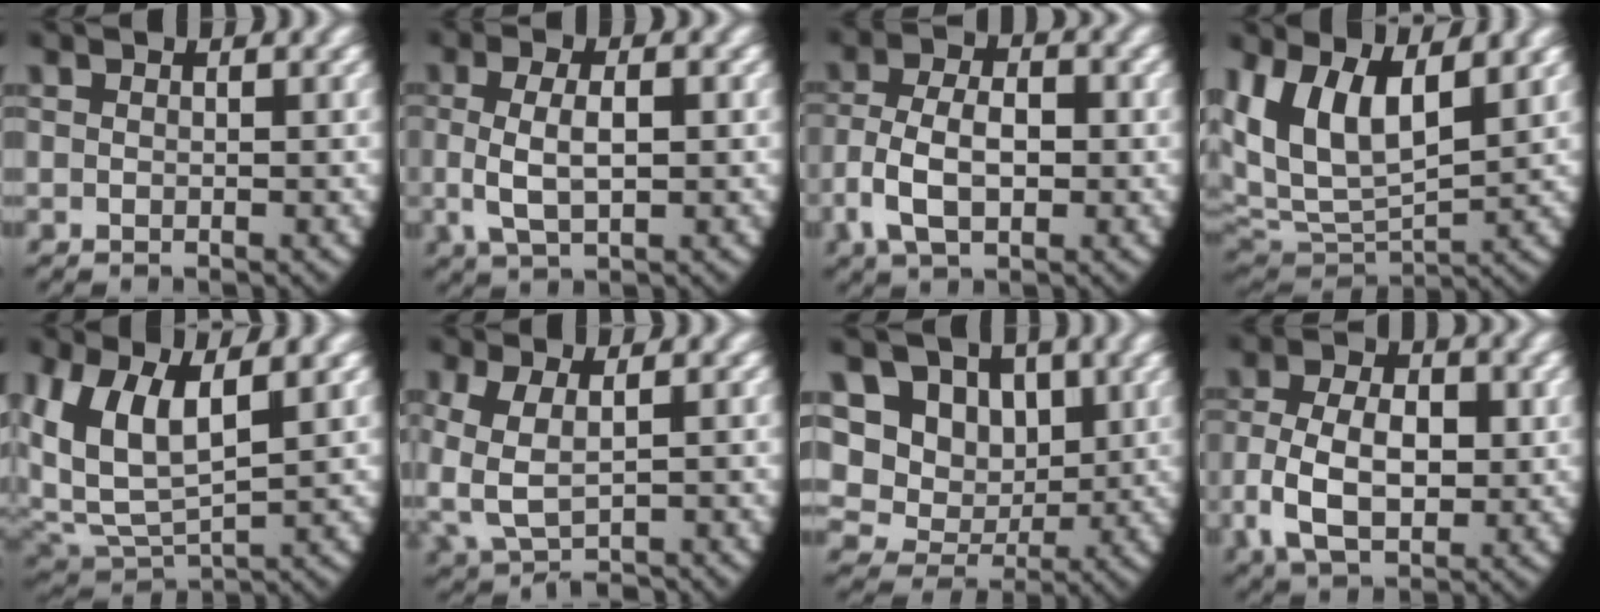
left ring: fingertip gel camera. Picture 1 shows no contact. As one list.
[{"total": 4.3, "force": [-0.1, 2.3, 3.6], "torque": [-0.087, -0.005, 0.008]}, {"total": 5.7, "force": [-1.0, 3.8, 4.1], "torque": [-0.095, -0.016, -0.009]}, {"total": 11.8, "force": [2.7, 8.9, 7.3], "torque": [-0.190, -0.021, 0.054]}, {"total": 10.3, "force": [2.8, 7.6, 6.4], "torque": [-0.179, -0.018, 0.054]}, {"total": 4.8, "force": [-0.8, 3.5, 3.3], "torque": [-0.094, -0.013, -0.001]}, {"total": 13.8, "force": [1.6, 12.0, 6.7], "torque": [-0.154, -0.030, 0.023]}, {"total": 6.9, "force": [-0.6, 4.8, 4.9], "torque": [-0.111, -0.023, 0.004]}]